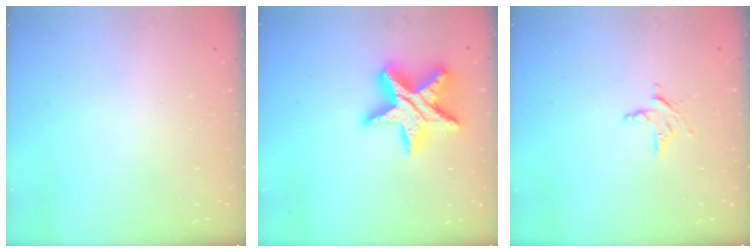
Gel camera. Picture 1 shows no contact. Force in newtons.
{"total": 17.6, "press": 17.5, "slide": 1.8}
{"total": 5.0, "press": 5.0, "slide": 0.3}